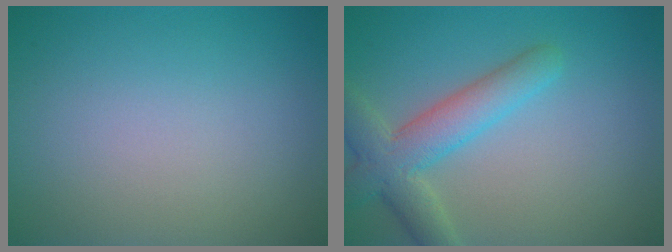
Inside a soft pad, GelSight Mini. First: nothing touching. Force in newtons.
{"total": 4.8, "press": 4.8, "slide": 0.2}